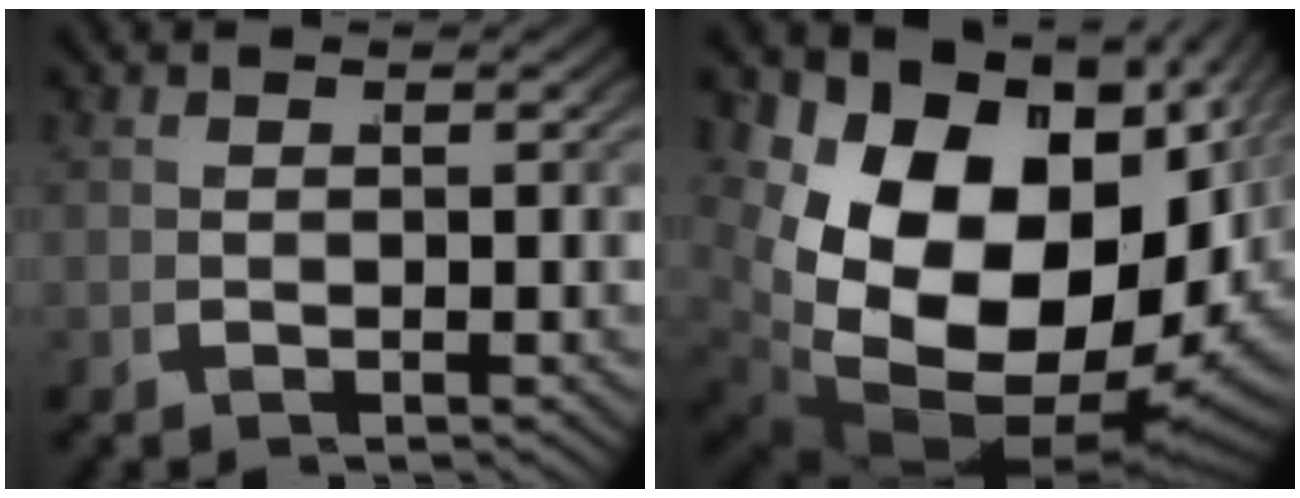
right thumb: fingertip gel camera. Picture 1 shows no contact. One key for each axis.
{"total": 24.9, "fx": -0.8, "fy": 16.6, "fz": 18.5, "tx": -0.341, "ty": -0.048, "tz": 0.005}